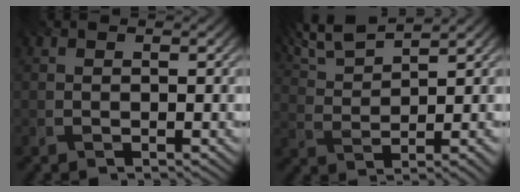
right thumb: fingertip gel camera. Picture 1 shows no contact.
{"total": 6.1, "force": [4.8, 0.8, 3.7], "torque": [-0.082, 0.018, 0.086]}